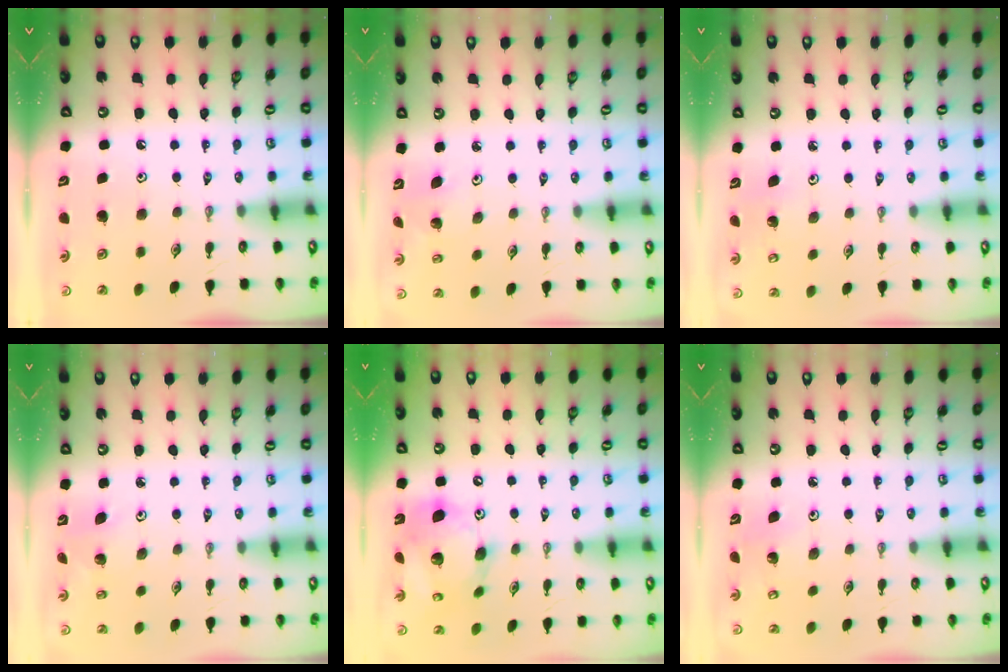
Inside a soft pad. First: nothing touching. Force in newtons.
{"total": 2.3, "press": 2.3, "slide": 0.2}
{"total": 2.8, "press": 2.7, "slide": 0.5}
{"total": 3.1, "press": 3.1, "slide": 0.2}
{"total": 17.9, "press": 17.6, "slide": 3.4}
{"total": 3.0, "press": 2.6, "slide": 1.6}